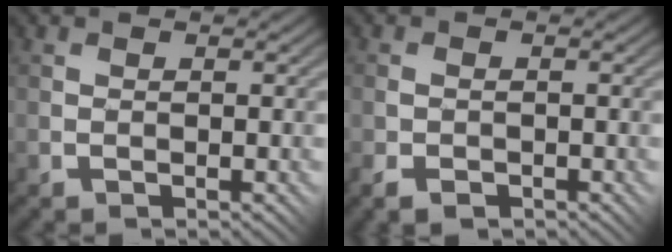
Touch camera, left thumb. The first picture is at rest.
{"total": 1.7, "force": [-1.0, 0.9, 1.0], "torque": [-0.021, -0.001, -0.024]}